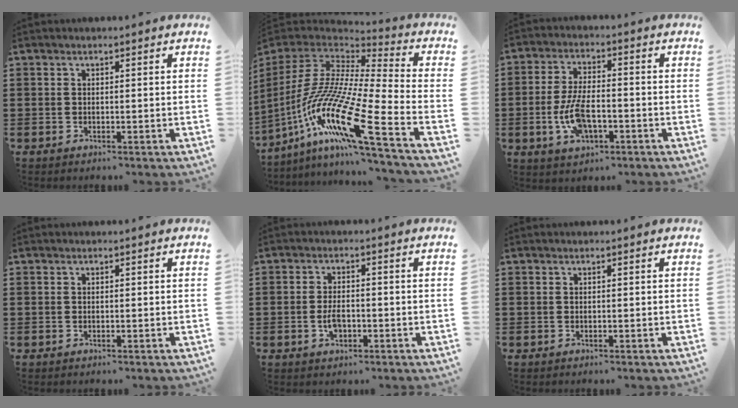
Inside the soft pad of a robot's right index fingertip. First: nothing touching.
{"total": 17.4, "force": [-9.4, 2.1, 14.4], "torque": [-0.319, -0.016, -0.190]}
{"total": 8.1, "force": [-2.4, 3.7, 6.8], "torque": [-0.156, -0.003, -0.047]}
{"total": 0.0}
{"total": 3.4, "force": [-0.9, 1.8, 2.7], "torque": [-0.057, 0.001, -0.017]}
{"total": 0.0}